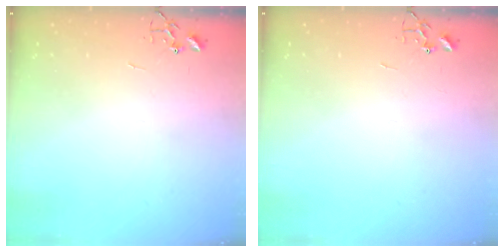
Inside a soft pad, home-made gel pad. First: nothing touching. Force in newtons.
{"total": 0.0}